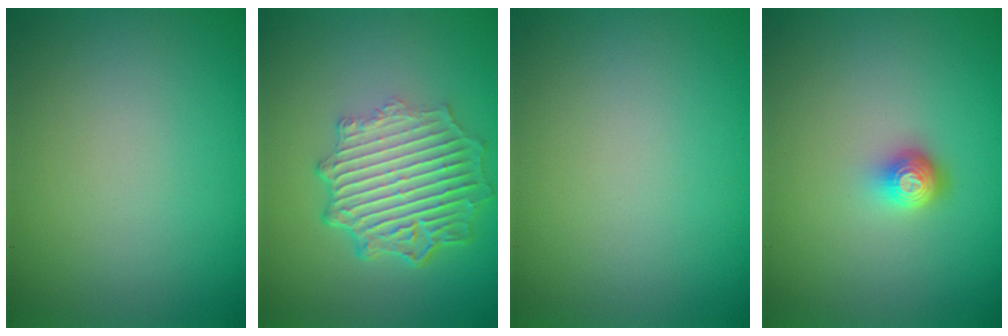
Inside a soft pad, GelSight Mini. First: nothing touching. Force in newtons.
{"total": 6.9, "press": 5.0, "slide": 4.7}
{"total": 0.0}
{"total": 2.0, "press": 1.4, "slide": 1.5}